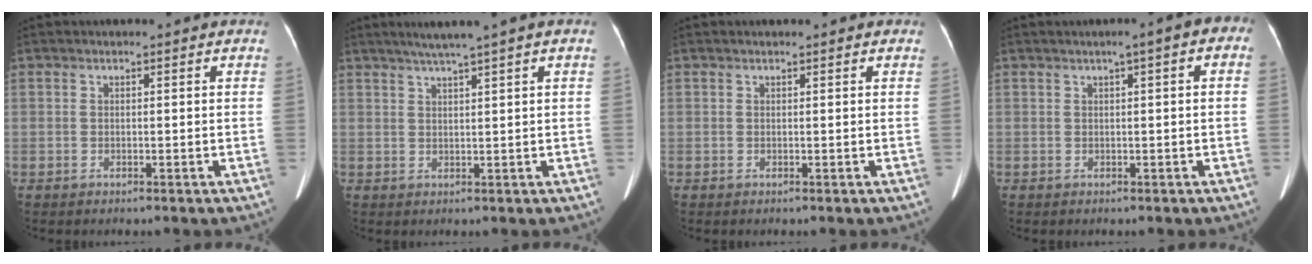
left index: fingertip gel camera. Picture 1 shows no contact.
{"total": 4.3, "force": [2.8, -0.9, 3.1], "torque": [-0.060, 0.008, 0.051]}
{"total": 1.1, "force": [0.9, 0.3, 0.5], "torque": [-0.006, 0.015, 0.007]}
{"total": 3.9, "force": [1.1, 0.9, 3.6], "torque": [-0.042, 0.019, 0.007]}